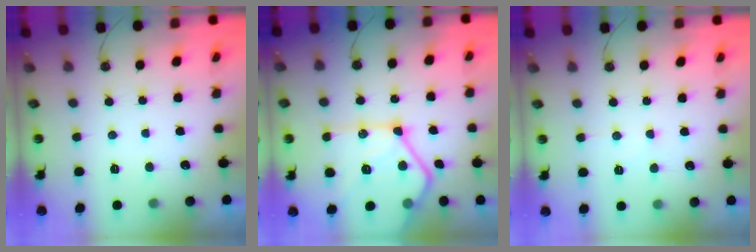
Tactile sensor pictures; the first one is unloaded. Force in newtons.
{"total": 22.0, "press": 21.9, "slide": 2.3}
{"total": 5.5, "press": 5.5, "slide": 0.8}